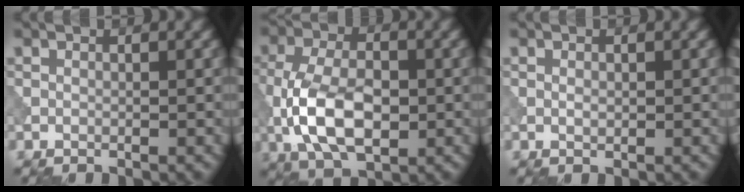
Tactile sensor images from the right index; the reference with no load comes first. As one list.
[{"total": 8.1, "force": [-1.9, 4.4, 6.6], "torque": [-0.134, 0.002, -0.043]}, {"total": 0.6, "force": [0.0, 0.4, 0.5], "torque": [-0.009, -0.001, 0.001]}]